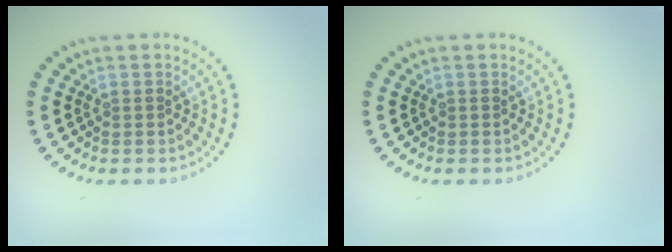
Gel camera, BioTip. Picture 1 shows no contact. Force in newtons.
{"total": 0.0}